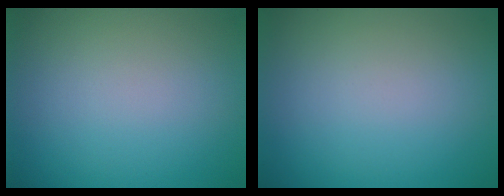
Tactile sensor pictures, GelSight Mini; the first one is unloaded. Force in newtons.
{"total": 0.0}